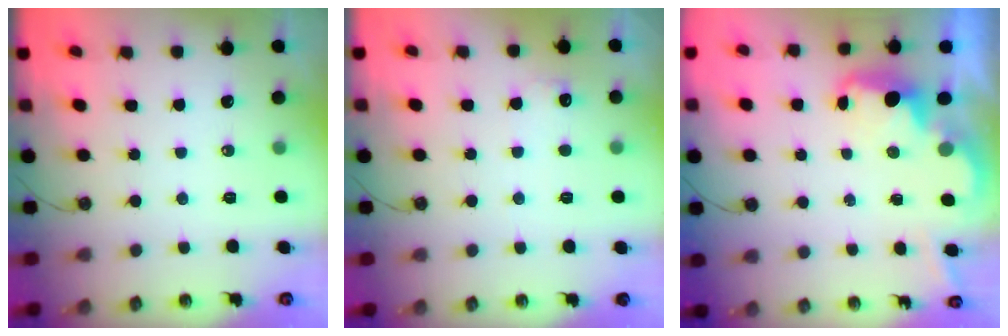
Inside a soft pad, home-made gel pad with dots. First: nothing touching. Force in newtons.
{"total": 5.6, "press": 5.5, "slide": 1.4}
{"total": 2.6, "press": 2.6, "slide": 0.4}